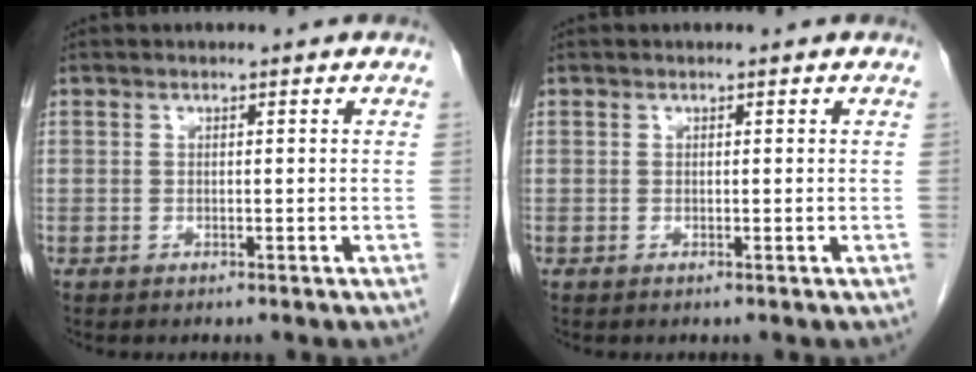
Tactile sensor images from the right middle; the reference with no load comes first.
{"total": 0.0}